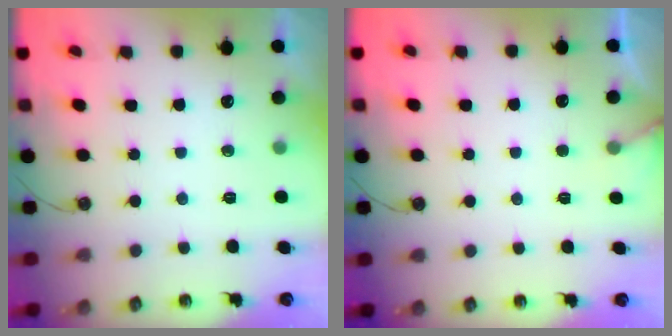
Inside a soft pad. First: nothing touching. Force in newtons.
{"total": 4.0, "press": 4.0, "slide": 0.3}